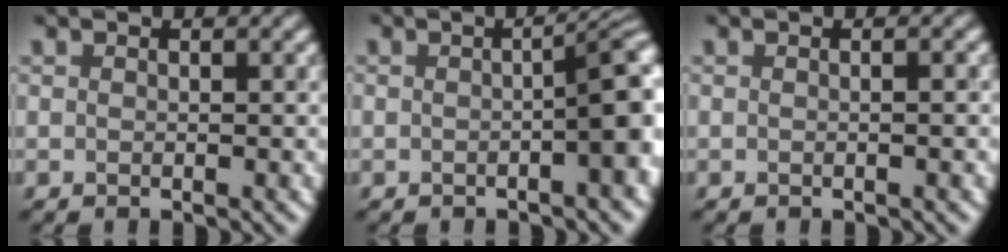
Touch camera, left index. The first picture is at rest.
{"total": 4.7, "force": [-0.7, 1.1, 4.6], "torque": [-0.049, 0.012, -0.007]}
{"total": 1.2, "force": [0.1, 0.5, 1.1], "torque": [-0.009, -0.002, -0.006]}